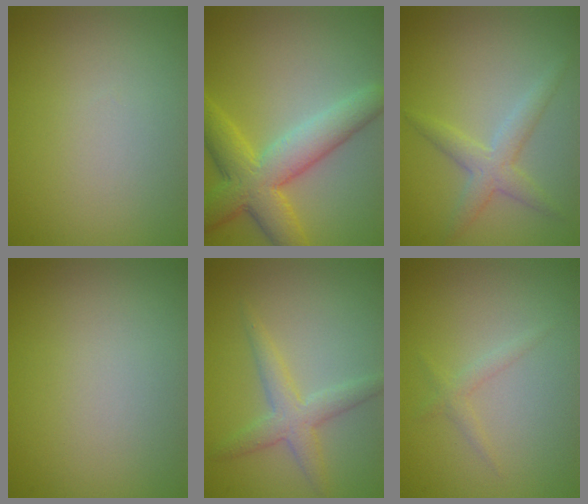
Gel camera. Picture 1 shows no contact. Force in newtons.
{"total": 6.8, "press": 6.8, "slide": 0.1}
{"total": 1.7, "press": 1.7, "slide": 0.2}
{"total": 0.0}
{"total": 2.9, "press": 2.9, "slide": 0.3}
{"total": 1.0, "press": 1.0, "slide": 0.0}